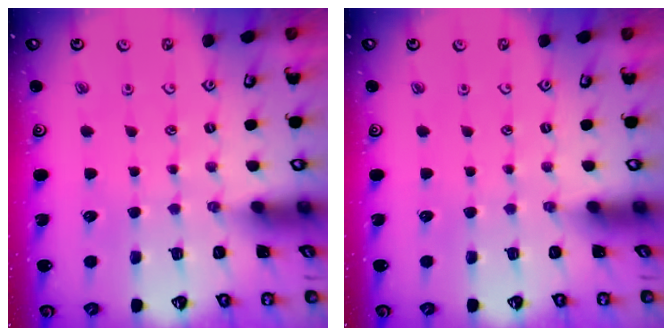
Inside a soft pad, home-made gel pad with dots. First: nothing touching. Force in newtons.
{"total": 0.0}